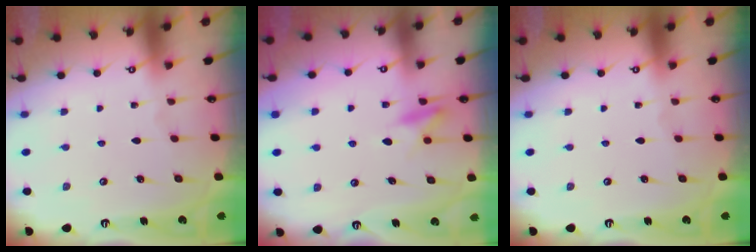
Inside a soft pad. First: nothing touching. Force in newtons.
{"total": 7.8, "press": 7.7, "slide": 1.2}
{"total": 0.0}